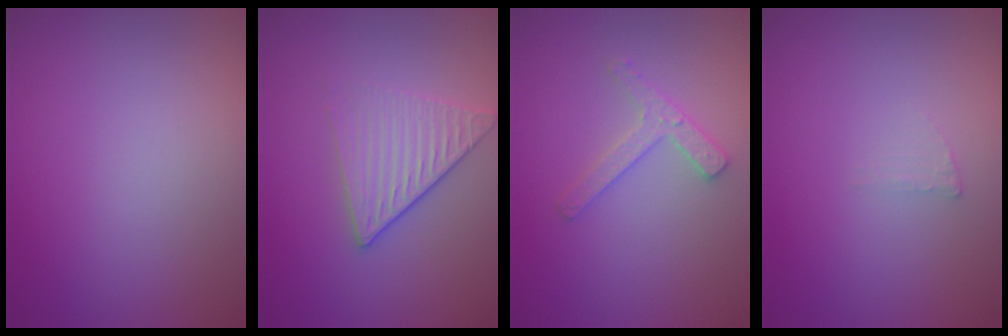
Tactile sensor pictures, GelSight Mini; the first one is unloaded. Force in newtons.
{"total": 3.4, "press": 2.8, "slide": 1.9}
{"total": 2.3, "press": 2.2, "slide": 0.4}
{"total": 0.6, "press": 0.6, "slide": 0.1}